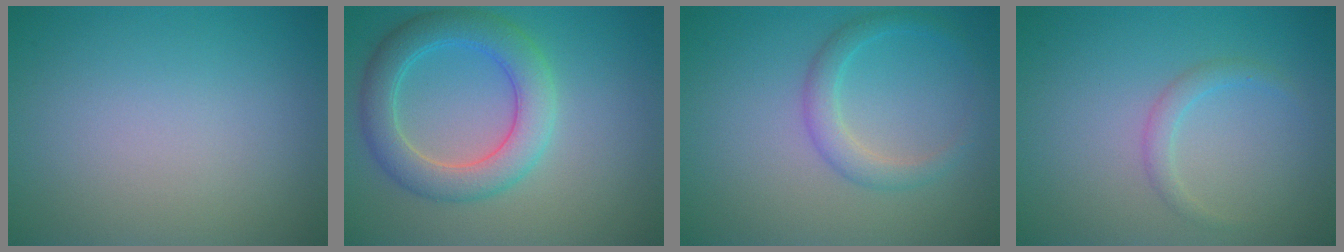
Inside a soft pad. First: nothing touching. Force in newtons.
{"total": 5.2, "press": 5.2, "slide": 0.3}
{"total": 2.3, "press": 2.3, "slide": 0.2}
{"total": 1.4, "press": 1.4, "slide": 0.1}